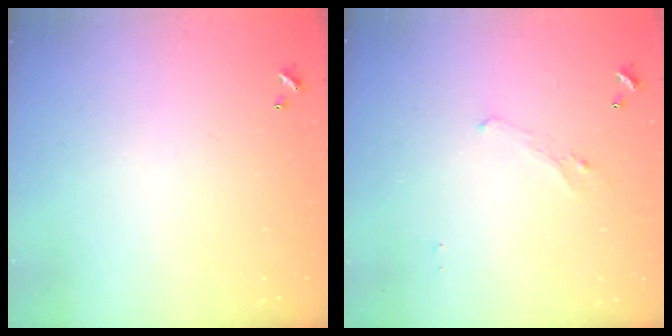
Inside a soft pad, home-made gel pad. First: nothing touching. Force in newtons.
{"total": 0.8, "press": 0.4, "slide": 0.7}